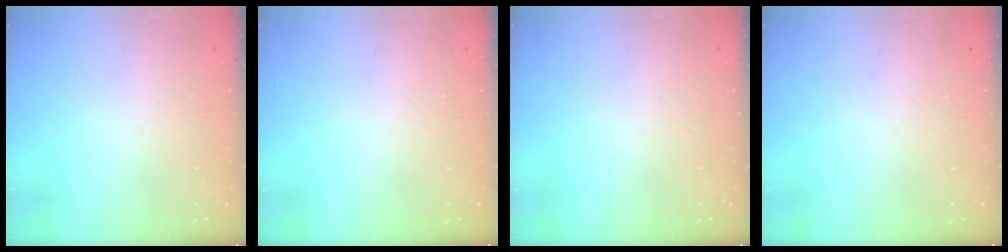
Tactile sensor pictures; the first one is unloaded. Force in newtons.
{"total": 0.0}
{"total": 0.0}
{"total": 0.0}